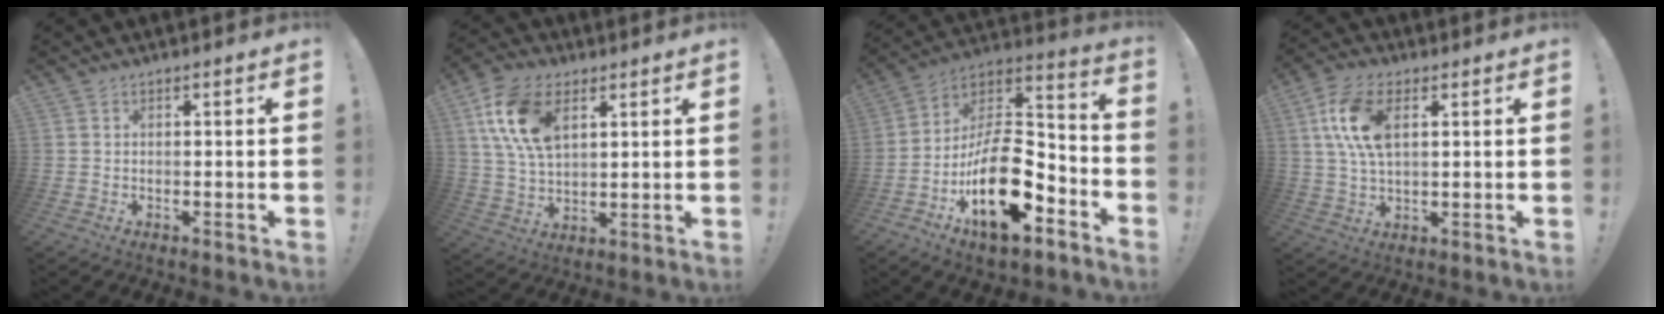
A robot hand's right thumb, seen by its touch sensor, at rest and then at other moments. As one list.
[{"total": 15.3, "force": [6.3, 9.1, 10.6], "torque": [-0.210, -0.008, 0.118]}, {"total": 22.9, "force": [-8.4, 11.6, 17.9], "torque": [-0.304, 0.047, -0.128]}, {"total": 11.6, "force": [3.3, 6.3, 9.1], "torque": [-0.194, 0.001, 0.060]}]